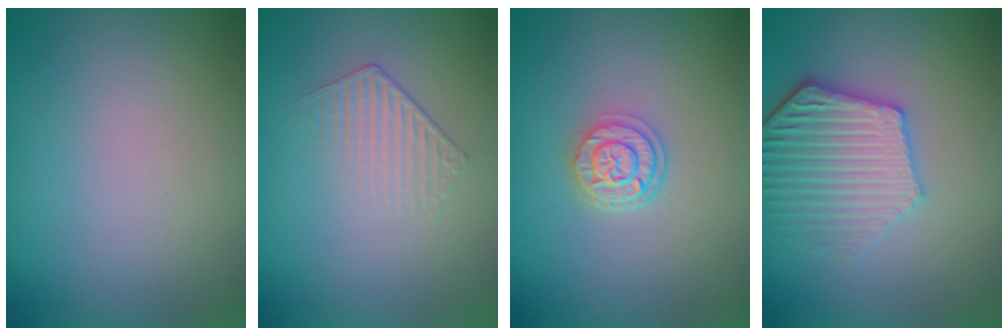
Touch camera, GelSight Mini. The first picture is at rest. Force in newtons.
{"total": 1.5, "press": 0.9, "slide": 1.2}
{"total": 2.6, "press": 2.1, "slide": 1.5}
{"total": 4.8, "press": 4.2, "slide": 2.4}